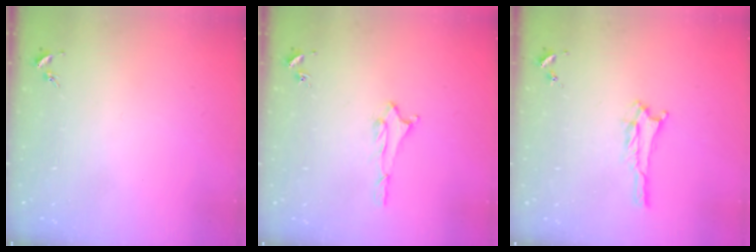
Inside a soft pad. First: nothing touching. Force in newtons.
{"total": 1.6, "press": 1.6, "slide": 0.2}
{"total": 2.8, "press": 2.8, "slide": 0.3}